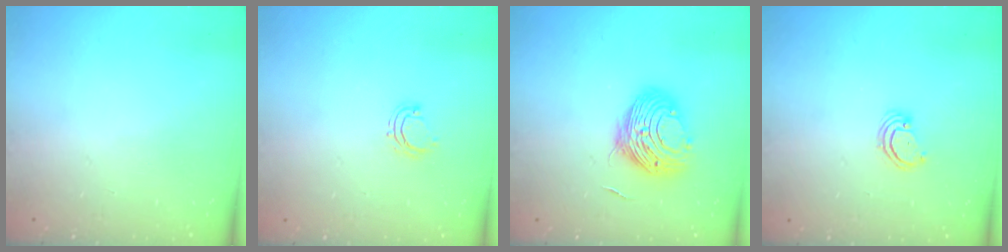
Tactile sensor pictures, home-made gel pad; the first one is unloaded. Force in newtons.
{"total": 5.2, "press": 5.1, "slide": 1.0}
{"total": 10.4, "press": 10.4, "slide": 0.4}
{"total": 3.0, "press": 3.0, "slide": 0.3}